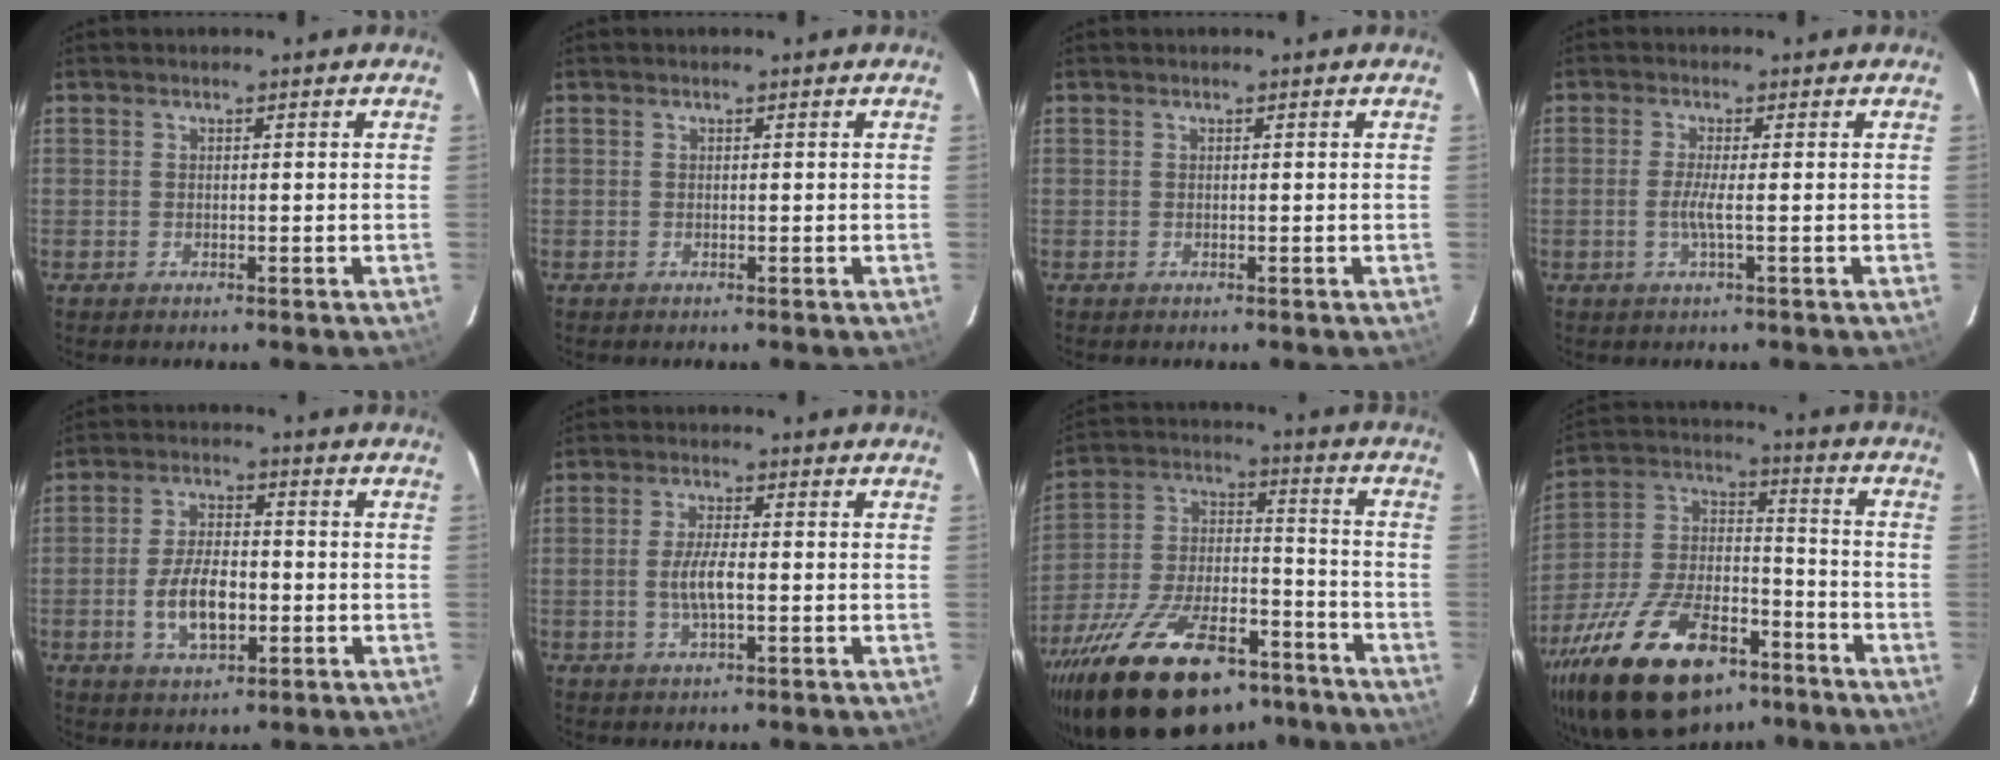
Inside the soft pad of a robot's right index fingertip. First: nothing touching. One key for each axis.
{"total": 0.0}
{"total": 0.0}
{"total": 2.8, "fx": -0.7, "fy": -0.4, "fz": 2.7, "tx": -0.052, "ty": -0.005, "tz": -0.017}
{"total": 8.9, "fx": -2.3, "fy": 4.2, "fz": 7.4, "tx": -0.150, "ty": -0.003, "tz": -0.035}
{"total": 4.9, "fx": -0.9, "fy": 1.3, "fz": 4.7, "tx": -0.089, "ty": -0.002, "tz": -0.015}
{"total": 27.6, "fx": -19.4, "fy": 11.8, "fz": 15.7, "tx": -0.298, "ty": -0.005, "tz": -0.294}
{"total": 27.6, "fx": -17.0, "fy": 13.3, "fz": 17.1, "tx": -0.343, "ty": -0.003, "tz": -0.274}